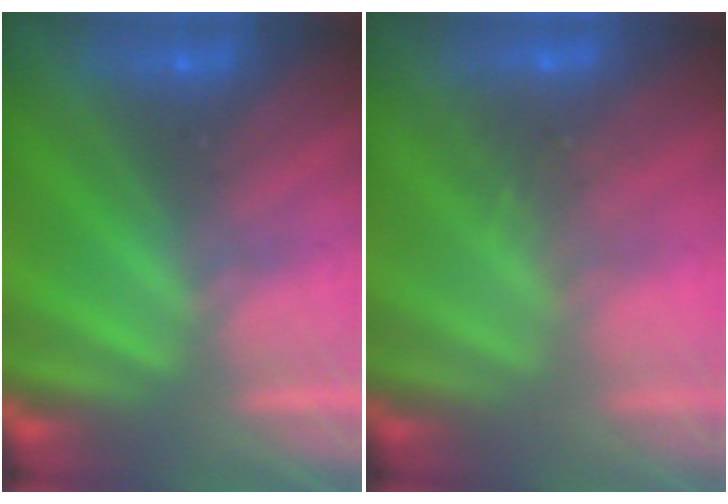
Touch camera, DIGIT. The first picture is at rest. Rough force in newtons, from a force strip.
{"total": 2.7}